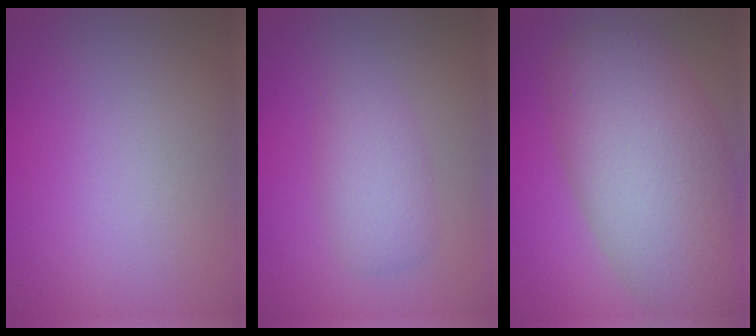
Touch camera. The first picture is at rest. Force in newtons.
{"total": 2.6, "press": 2.6, "slide": 0.1}
{"total": 11.4, "press": 11.3, "slide": 0.8}